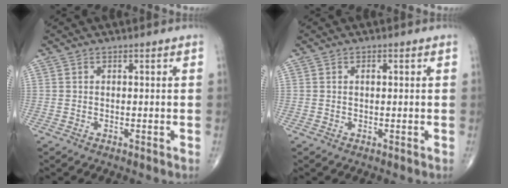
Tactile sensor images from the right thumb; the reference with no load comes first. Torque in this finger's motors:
{"motor_torque": [0.24, 0.55, 0.15, 0.02, 0.01]}